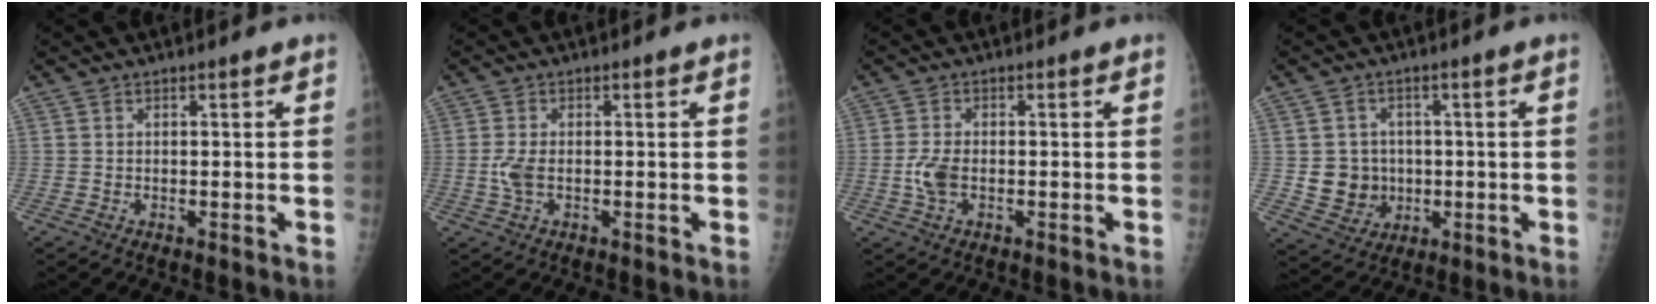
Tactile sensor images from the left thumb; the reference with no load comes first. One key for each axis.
{"total": 2.9, "fx": -0.2, "fy": 1.5, "fz": 2.4, "tx": -0.065, "ty": -0.001, "tz": -0.006}
{"total": 3.8, "fx": -0.7, "fy": 2.1, "fz": 3.1, "tx": -0.070, "ty": 0.003, "tz": -0.016}
{"total": 6.9, "fx": 0.0, "fy": 6.6, "fz": 2.2, "tx": 0.002, "ty": 0.005, "tz": 0.010}